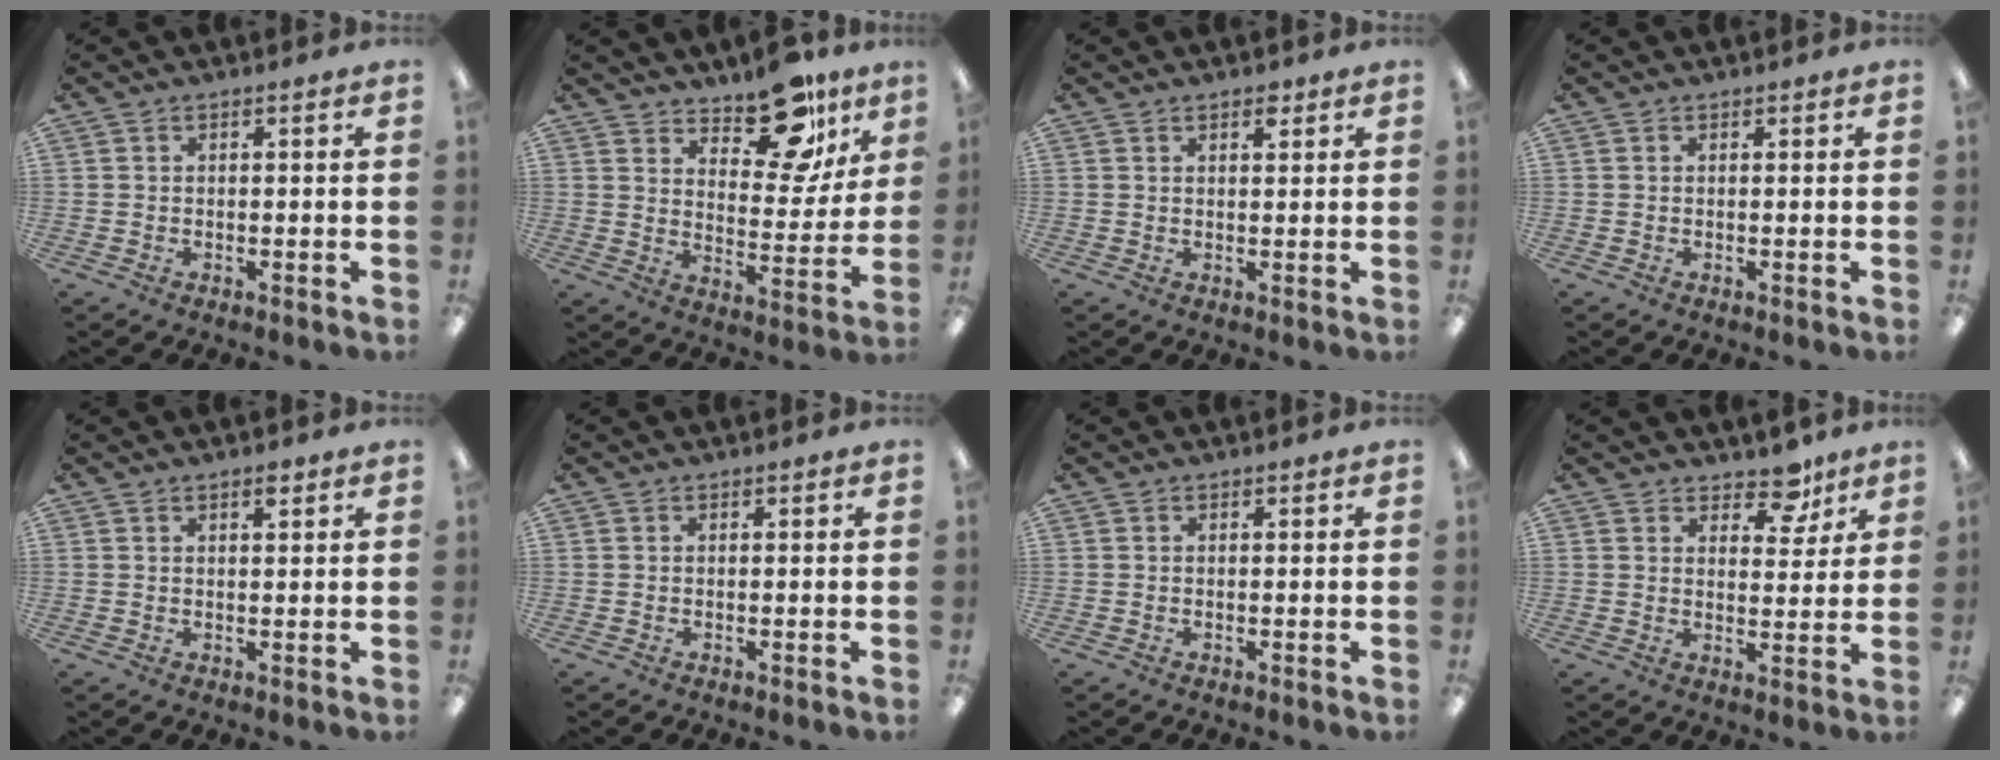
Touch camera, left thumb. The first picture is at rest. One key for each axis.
{"total": 15.7, "fx": 11.9, "fy": 7.0, "fz": 7.4, "tx": -0.089, "ty": -0.084, "tz": 0.206}
{"total": 2.3, "fx": 1.8, "fy": 1.1, "fz": 1.1, "tx": -0.006, "ty": -0.007, "tz": 0.028}
{"total": 0.0}
{"total": 2.0, "fx": 1.6, "fy": 0.7, "fz": 0.9, "tx": -0.004, "ty": -0.008, "tz": 0.025}
{"total": 0.0}
{"total": 0.0}
{"total": 7.5, "fx": 5.7, "fy": 3.9, "fz": 2.8, "tx": -0.027, "ty": -0.033, "tz": 0.098}